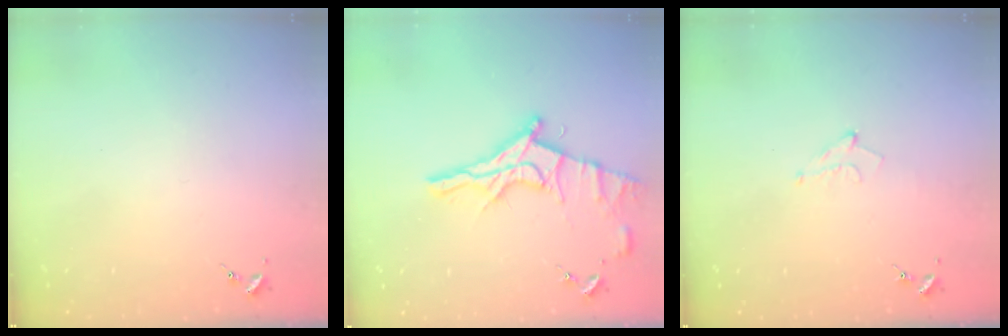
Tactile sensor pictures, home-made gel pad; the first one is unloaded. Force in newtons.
{"total": 15.5, "press": 15.4, "slide": 1.4}
{"total": 6.1, "press": 6.1, "slide": 0.8}